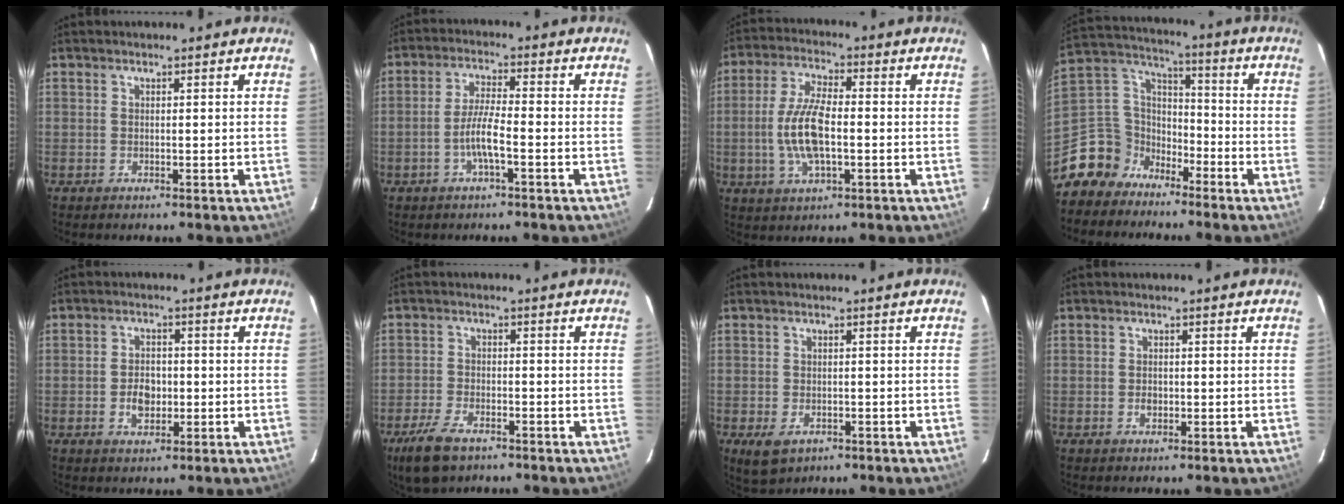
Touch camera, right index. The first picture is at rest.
{"total": 5.3, "force": [-2.3, 0.4, 4.8], "torque": [-0.098, 0.002, -0.043]}
{"total": 10.5, "force": [-1.7, 3.8, 9.7], "torque": [-0.200, 0.003, -0.033]}
{"total": 11.7, "force": [-8.6, 7.7, 1.4], "torque": [-0.064, 0.056, -0.166]}
{"total": 4.9, "force": [-1.1, 3.3, 3.5], "torque": [-0.066, 0.006, -0.015]}
{"total": 8.1, "force": [-5.5, 3.8, 4.6], "torque": [-0.124, -0.012, -0.104]}
{"total": 4.9, "force": [-2.3, 3.3, 2.8], "torque": [-0.062, -0.011, -0.033]}
{"total": 1.8, "force": [-0.5, 1.2, 1.2], "torque": [-0.024, 0.002, -0.009]}